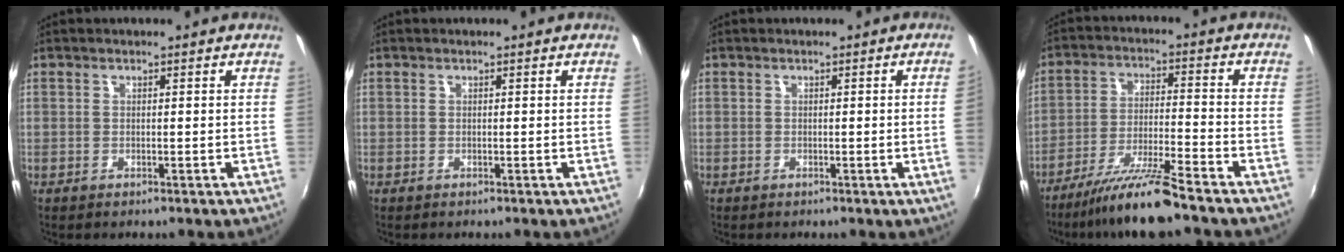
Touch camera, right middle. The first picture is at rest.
{"total": 0.0}
{"total": 1.9, "force": [0.0, -1.2, 1.5], "torque": [-0.014, -0.012, 0.003]}
{"total": 10.9, "force": [-9.1, -0.7, 5.9], "torque": [-0.126, -0.005, -0.162]}